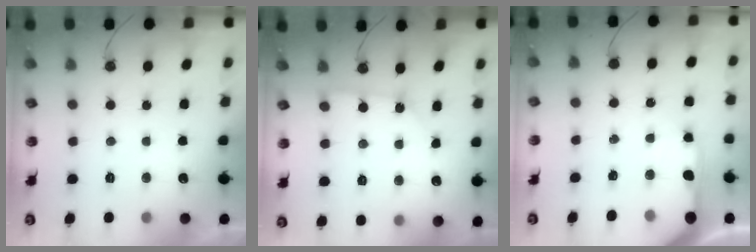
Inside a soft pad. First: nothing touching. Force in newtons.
{"total": 2.5, "press": 2.5, "slide": 0.2}
{"total": 11.0, "press": 10.9, "slide": 1.5}